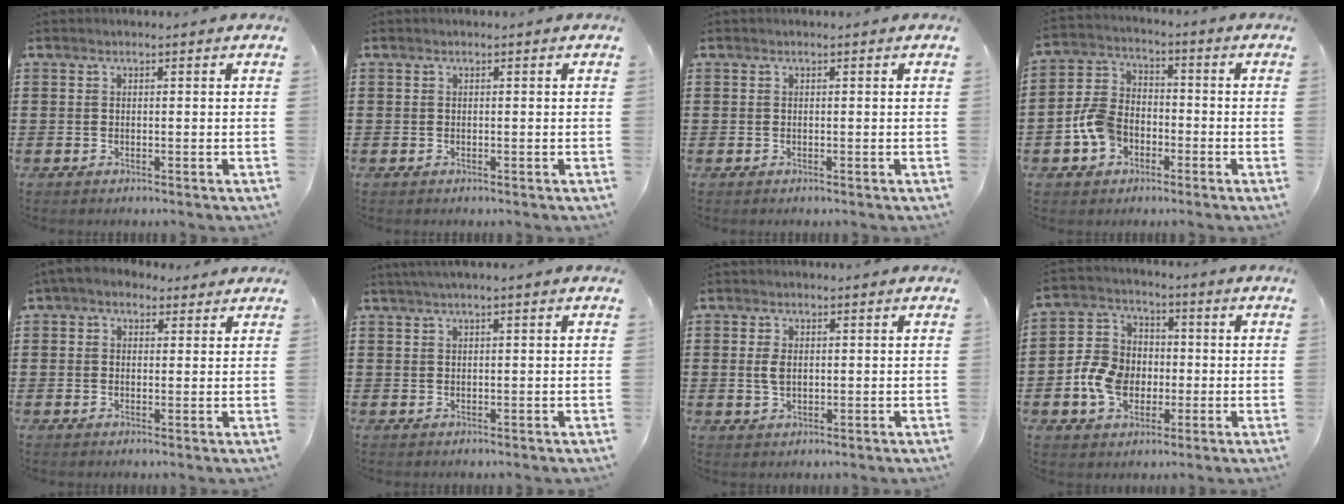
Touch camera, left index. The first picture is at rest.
{"total": 0.0}
{"total": 0.0}
{"total": 7.2, "force": [-3.1, 5.0, 4.0], "torque": [-0.106, 0.012, -0.064]}
{"total": 2.8, "force": [1.8, 1.8, 1.0], "torque": [-0.028, 0.008, 0.032]}
{"total": 1.3, "force": [0.7, -0.1, 1.1], "torque": [-0.019, -0.001, 0.013]}
{"total": 2.7, "force": [0.4, 1.6, 2.2], "torque": [-0.062, 0.000, 0.002]}
{"total": 8.2, "force": [-1.8, 6.7, 4.3], "torque": [-0.113, 0.018, -0.035]}